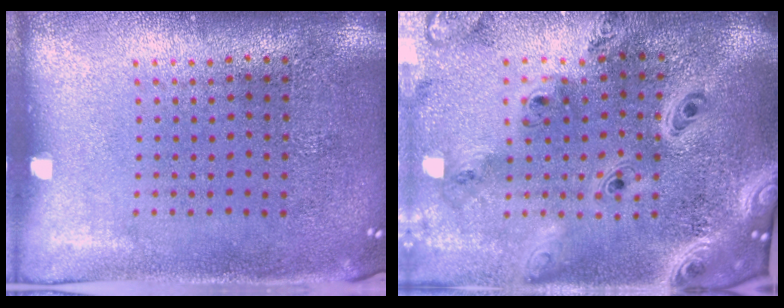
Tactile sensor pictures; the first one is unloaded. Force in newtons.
{"total": 4.1, "press": 3.1, "slide": 2.7}